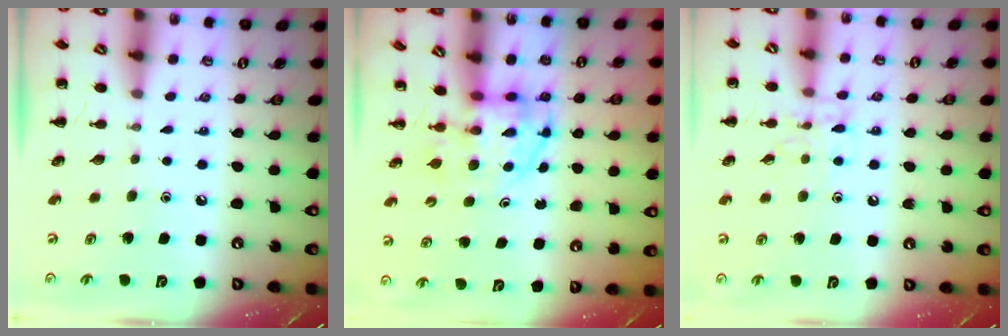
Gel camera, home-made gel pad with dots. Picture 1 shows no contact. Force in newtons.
{"total": 3.6, "press": 3.5, "slide": 0.6}
{"total": 7.7, "press": 7.6, "slide": 0.4}